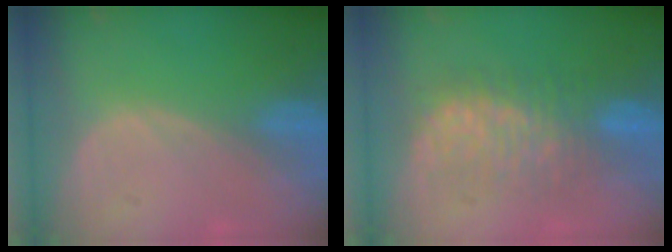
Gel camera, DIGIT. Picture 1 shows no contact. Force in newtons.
{"total": 7.8, "press": 7.8, "slide": 0.4}